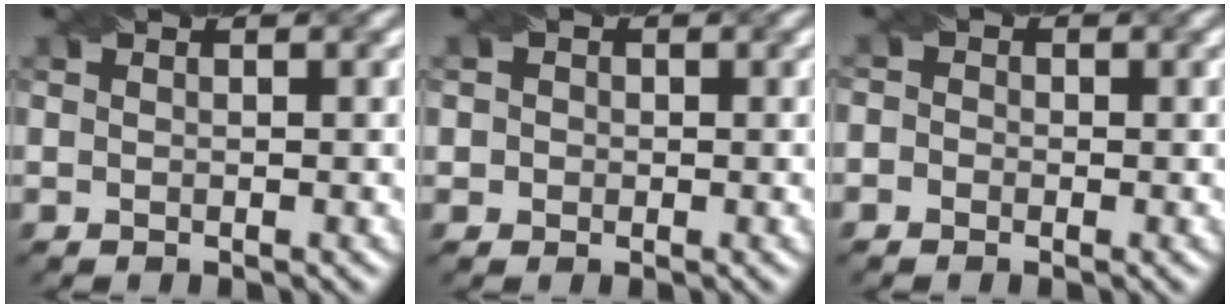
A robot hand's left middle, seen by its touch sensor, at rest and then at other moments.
{"total": 1.8, "force": [0.6, 1.6, 0.6], "torque": [0.003, 0.012, 0.002]}
{"total": 1.4, "force": [-0.2, 1.3, 0.5], "torque": [0.001, 0.004, -0.019]}